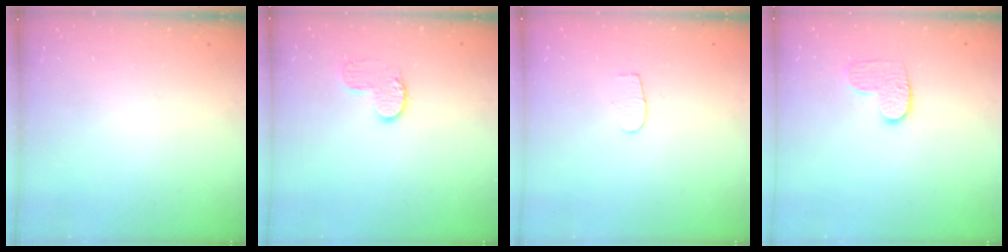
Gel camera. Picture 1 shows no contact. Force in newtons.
{"total": 7.4, "press": 7.4, "slide": 0.2}
{"total": 3.6, "press": 3.6, "slide": 0.4}
{"total": 7.0, "press": 7.0, "slide": 0.2}